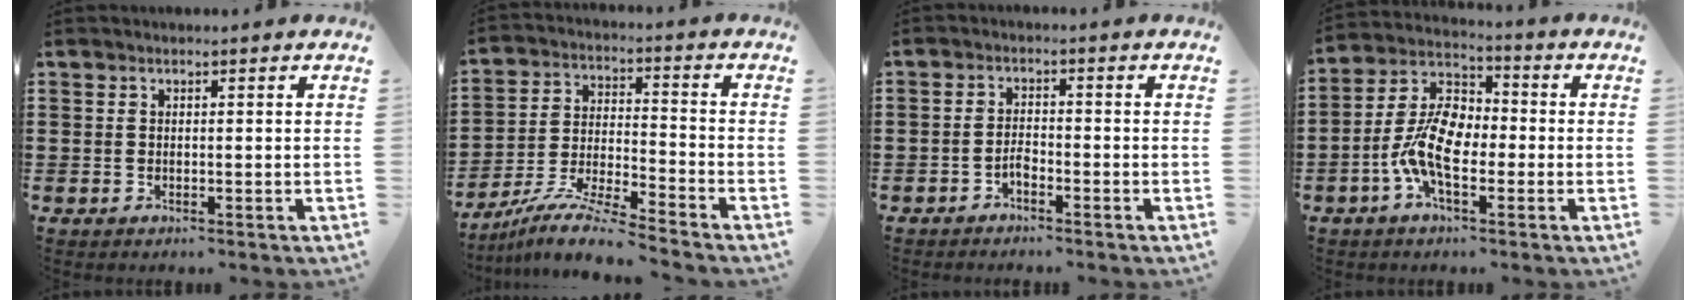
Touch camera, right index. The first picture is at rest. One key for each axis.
{"total": 8.3, "fx": -7.8, "fy": -0.5, "fz": 2.8, "tx": -0.062, "ty": -0.002, "tz": -0.158}
{"total": 1.8, "fx": -1.4, "fy": 0.6, "fz": 0.9, "tx": -0.022, "ty": 0.003, "tz": -0.029}
{"total": 9.2, "fx": -2.9, "fy": 4.6, "fz": 7.4, "tx": -0.173, "ty": -0.002, "tz": -0.059}